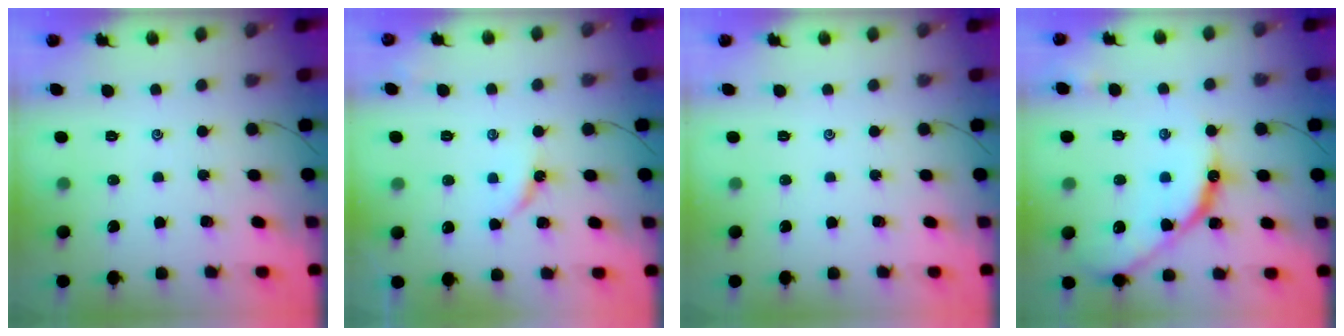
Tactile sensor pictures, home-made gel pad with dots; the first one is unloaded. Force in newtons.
{"total": 2.5, "press": 2.5, "slide": 0.4}
{"total": 0.0}
{"total": 14.2, "press": 14.2, "slide": 0.9}